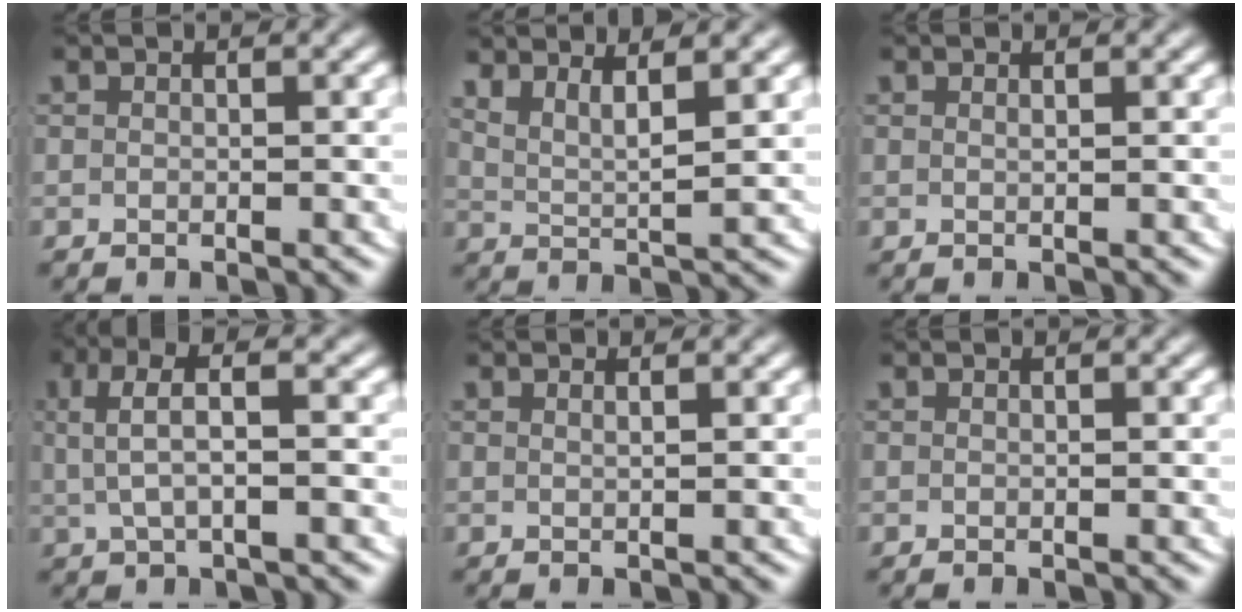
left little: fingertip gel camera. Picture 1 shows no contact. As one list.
[{"total": 5.2, "force": [3.1, 2.3, 3.5], "torque": [-0.059, 0.001, 0.044]}, {"total": 0.6, "force": [0.3, -0.5, 0.3], "torque": [-0.003, -0.001, 0.006]}, {"total": 3.7, "force": [1.0, 1.0, 3.4], "torque": [-0.058, 0.013, 0.014]}, {"total": 0.9, "force": [0.4, -0.6, 0.5], "torque": [-0.005, 0.000, 0.009]}, {"total": 0.0}]